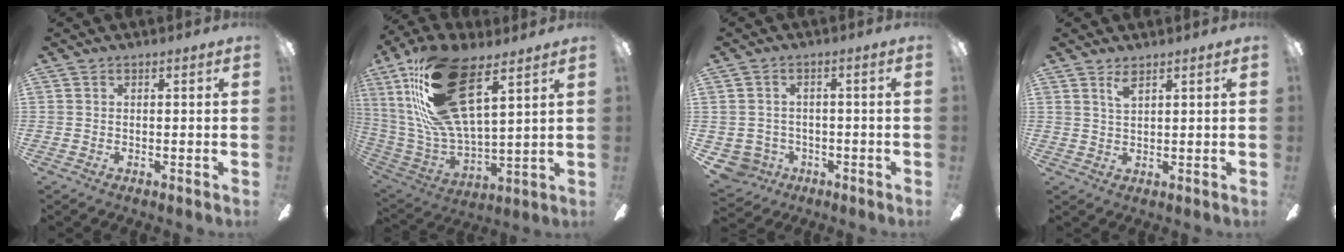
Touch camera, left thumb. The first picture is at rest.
{"total": 25.4, "force": [13.4, 9.9, 19.2], "torque": [-0.387, -0.047, 0.240]}
{"total": 4.2, "force": [-1.4, 4.0, 0.5], "torque": [-0.038, 0.004, -0.028]}
{"total": 3.1, "force": [2.2, 0.9, 2.0], "torque": [-0.045, 0.003, 0.040]}